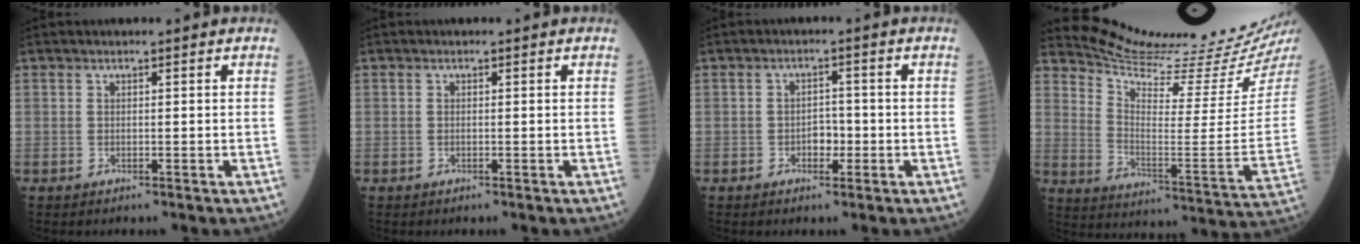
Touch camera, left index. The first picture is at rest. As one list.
[{"total": 0.0}, {"total": 2.7, "force": [-1.0, 1.6, 1.9], "torque": [-0.026, 0.007, -0.017]}, {"total": 21.7, "force": [20.8, -1.3, 6.2], "torque": [-0.119, -0.126, 0.291]}]